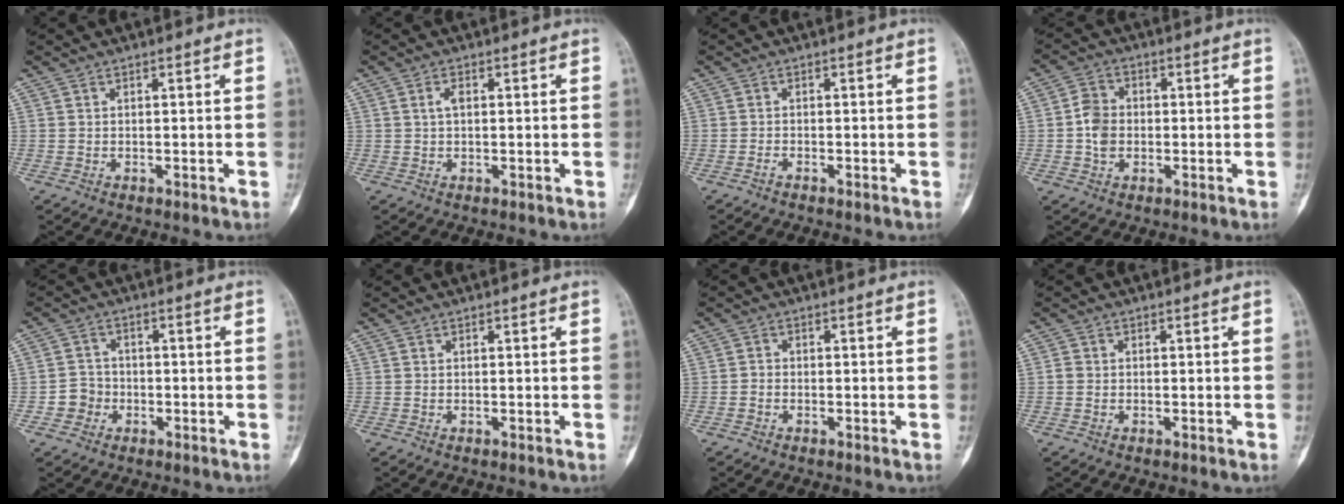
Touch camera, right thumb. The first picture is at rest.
{"total": 1.7, "force": [0.3, 0.9, 1.4], "torque": [-0.028, 0.003, 0.005]}
{"total": 0.6, "force": [-0.5, 0.1, 0.3], "torque": [-0.010, 0.001, -0.012]}
{"total": 5.2, "force": [-0.6, 4.2, 3.0], "torque": [-0.042, 0.010, -0.018]}
{"total": 3.8, "force": [-1.4, 3.4, 0.6], "torque": [0.010, 0.015, -0.031]}
{"total": 0.0}
{"total": 1.0, "force": [-0.5, 0.8, 0.4], "torque": [-0.003, 0.003, -0.015]}
{"total": 0.9, "force": [-0.2, 0.8, 0.4], "torque": [-0.004, 0.002, -0.004]}